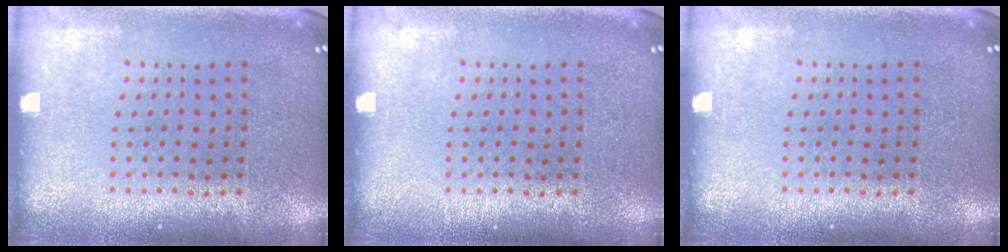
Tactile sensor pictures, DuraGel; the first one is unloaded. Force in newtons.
{"total": 0.0}
{"total": 0.0}